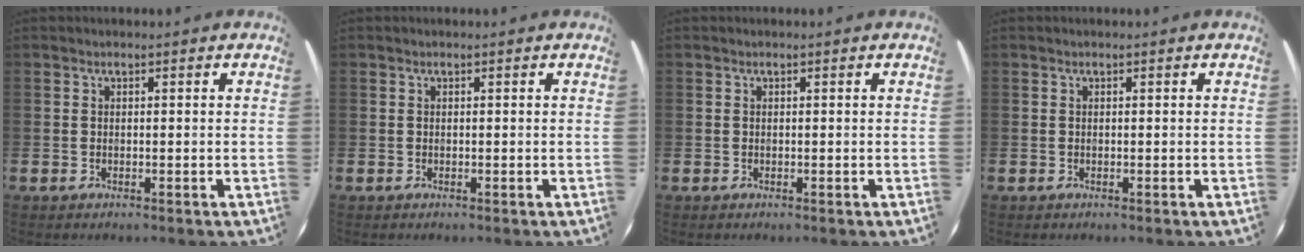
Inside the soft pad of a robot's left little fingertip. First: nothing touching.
{"total": 0.0}
{"total": 0.0}
{"total": 0.0}